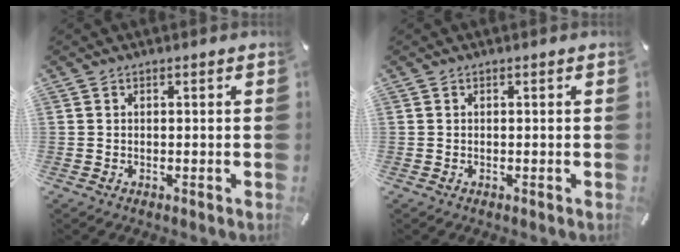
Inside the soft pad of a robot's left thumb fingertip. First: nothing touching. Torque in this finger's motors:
{"motor_torque": [0.03, 0.07, 0.00, -0.07, -0.01]}